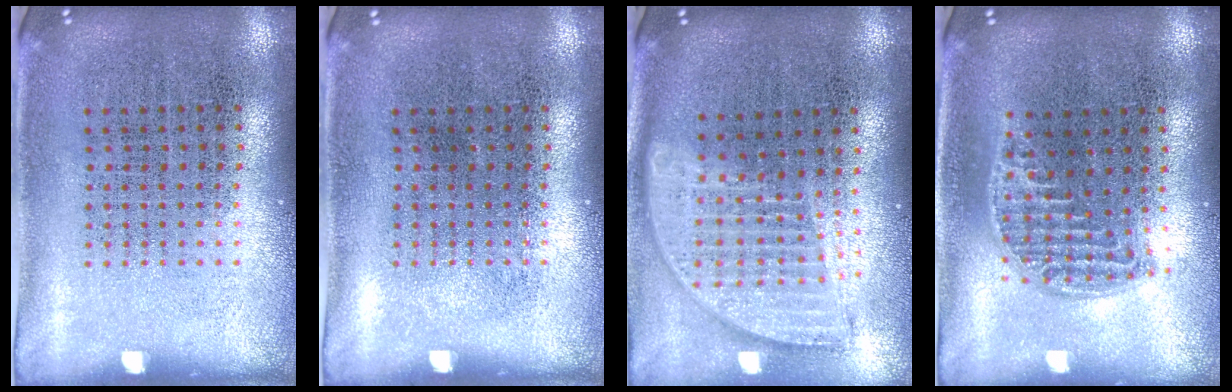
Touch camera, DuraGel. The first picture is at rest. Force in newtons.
{"total": 0.0}
{"total": 1.8, "press": 1.5, "slide": 1.0}
{"total": 1.2, "press": 1.1, "slide": 0.5}